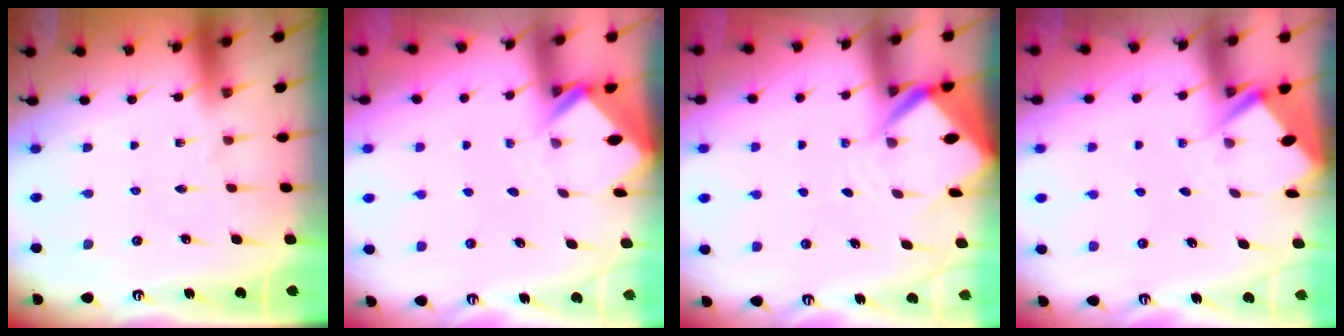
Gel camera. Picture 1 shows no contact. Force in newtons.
{"total": 2.6, "press": 2.6, "slide": 0.2}
{"total": 5.3, "press": 5.3, "slide": 0.5}
{"total": 2.9, "press": 2.9, "slide": 0.3}